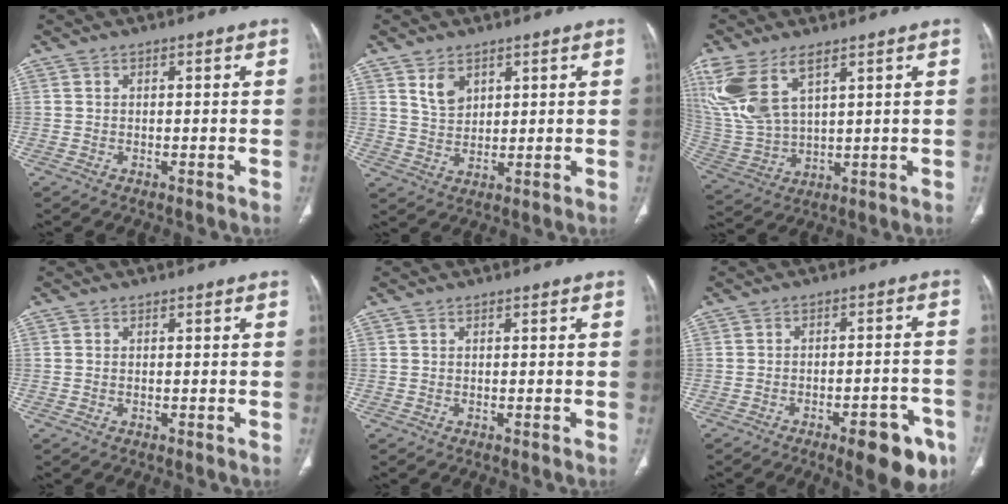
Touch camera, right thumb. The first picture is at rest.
{"total": 4.8, "force": [2.7, 3.0, 2.4], "torque": [-0.031, -0.021, 0.059]}
{"total": 13.8, "force": [7.1, 6.2, 10.1], "torque": [-0.232, -0.017, 0.162]}
{"total": 0.0}
{"total": 0.0}
{"total": 11.6, "force": [-6.5, 4.0, 8.7], "torque": [-0.089, 0.034, -0.080]}